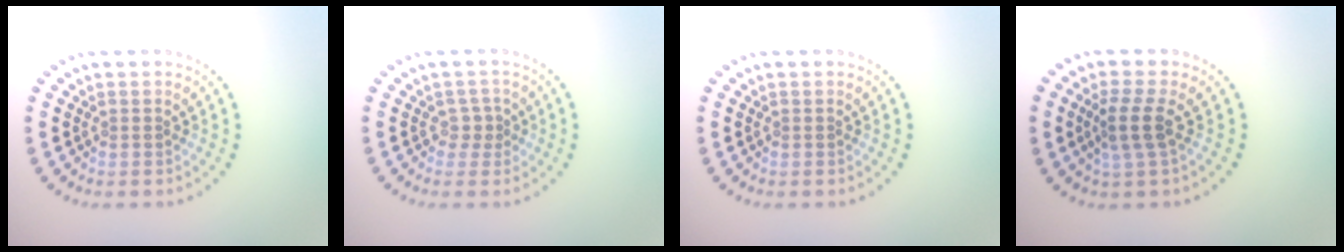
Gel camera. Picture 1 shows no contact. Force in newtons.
{"total": 1.0, "press": 0.8, "slide": 0.6}
{"total": 0.0}
{"total": 2.6, "press": 2.1, "slide": 1.6}